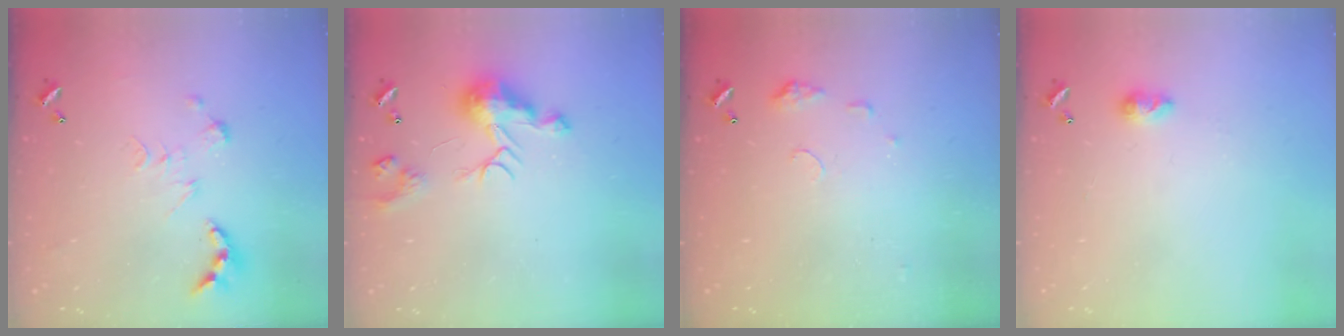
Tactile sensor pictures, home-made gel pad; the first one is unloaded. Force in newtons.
{"total": 9.2, "press": 9.2, "slide": 0.5}
{"total": 5.6, "press": 5.6, "slide": 0.7}
{"total": 4.9, "press": 4.8, "slide": 0.7}